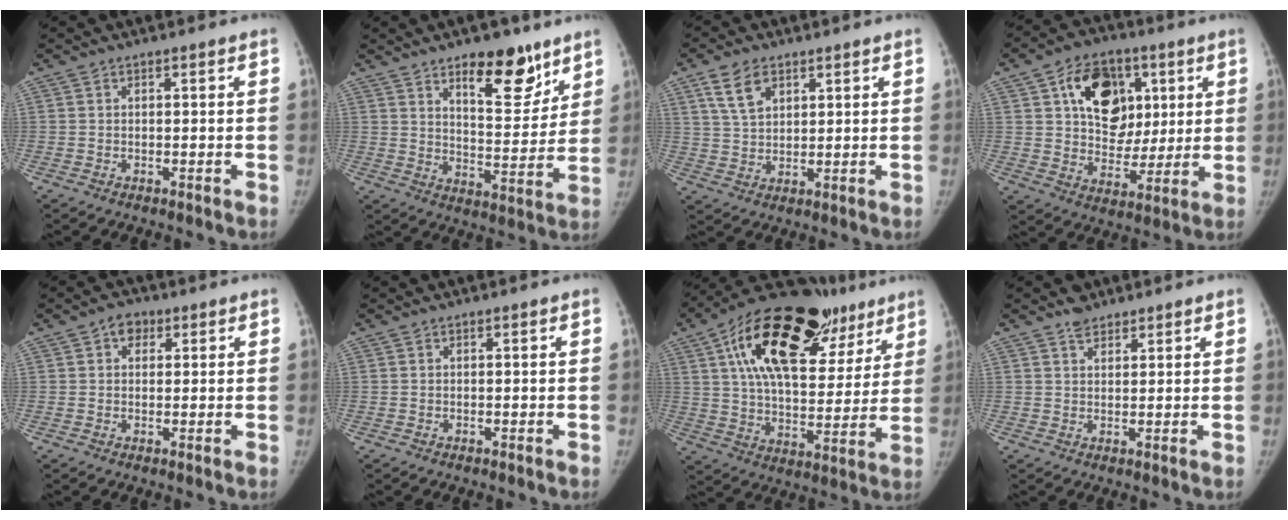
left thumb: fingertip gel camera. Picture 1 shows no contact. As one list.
[{"total": 13.6, "force": [8.9, 5.8, 8.6], "torque": [-0.078, -0.061, 0.138]}, {"total": 7.3, "force": [3.8, 4.5, 4.3], "torque": [-0.067, -0.014, 0.076]}, {"total": 16.6, "force": [5.7, 12.0, 10.0], "torque": [-0.112, -0.015, 0.096]}, {"total": 3.3, "force": [1.4, 2.6, 1.6], "torque": [-0.003, 0.000, 0.017]}, {"total": 0.0}, {"total": 30.0, "force": [15.7, 14.9, 20.8], "torque": [-0.295, 0.005, 0.254]}, {"total": 2.7, "force": [2.1, 1.6, 0.5], "torque": [0.009, -0.016, 0.033]}]